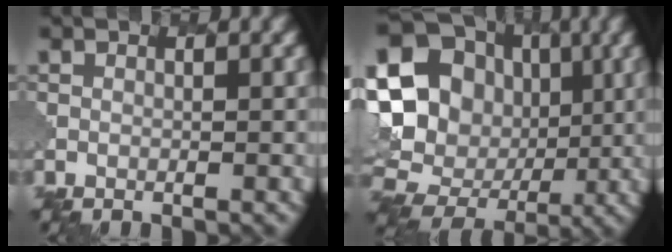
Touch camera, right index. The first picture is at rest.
{"total": 20.6, "force": [1.6, 18.5, 8.8], "torque": [-0.191, 0.026, -0.008]}